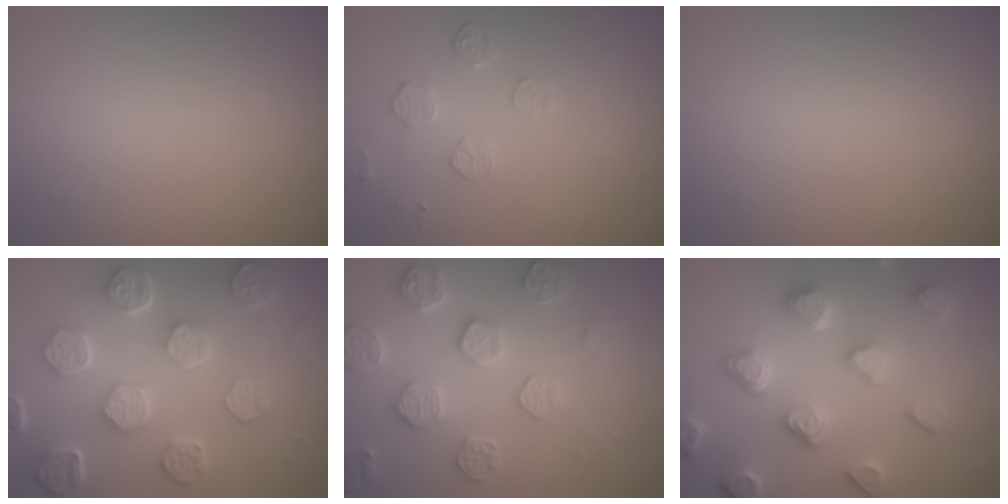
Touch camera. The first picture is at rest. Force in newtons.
{"total": 1.7, "press": 1.0, "slide": 1.4}
{"total": 0.0}
{"total": 8.1, "press": 6.2, "slide": 5.3}
{"total": 4.5, "press": 4.3, "slide": 1.5}
{"total": 5.6, "press": 5.2, "slide": 2.1}